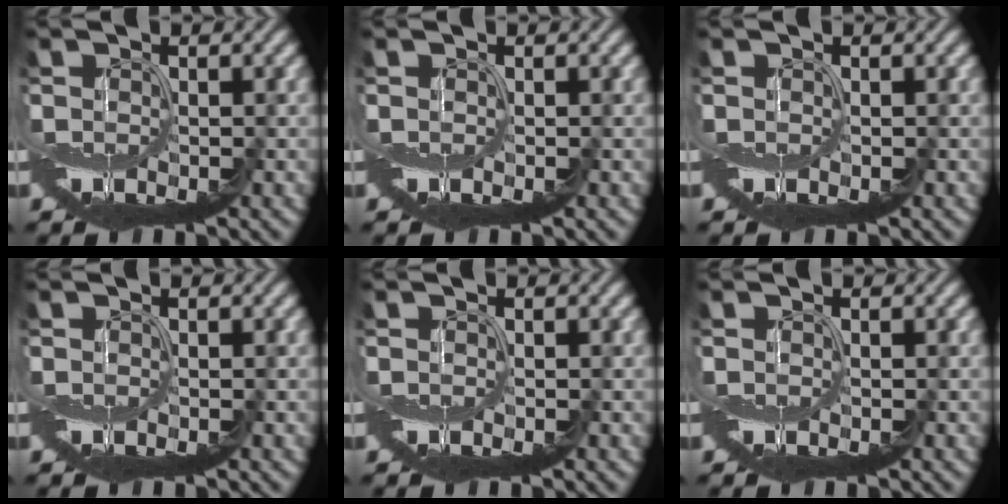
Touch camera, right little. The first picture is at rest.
{"total": 0.0}
{"total": 0.0}
{"total": 0.0}
{"total": 0.0}
{"total": 0.0}